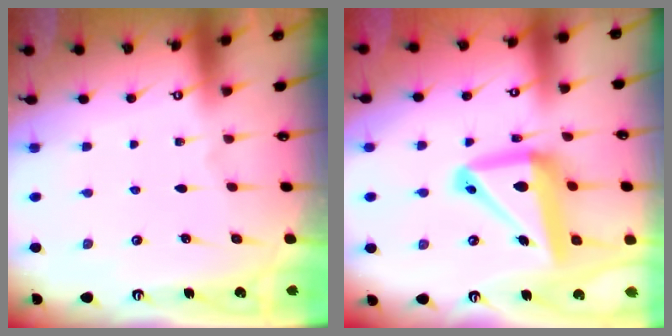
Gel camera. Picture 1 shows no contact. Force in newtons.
{"total": 16.6, "press": 16.5, "slide": 2.1}